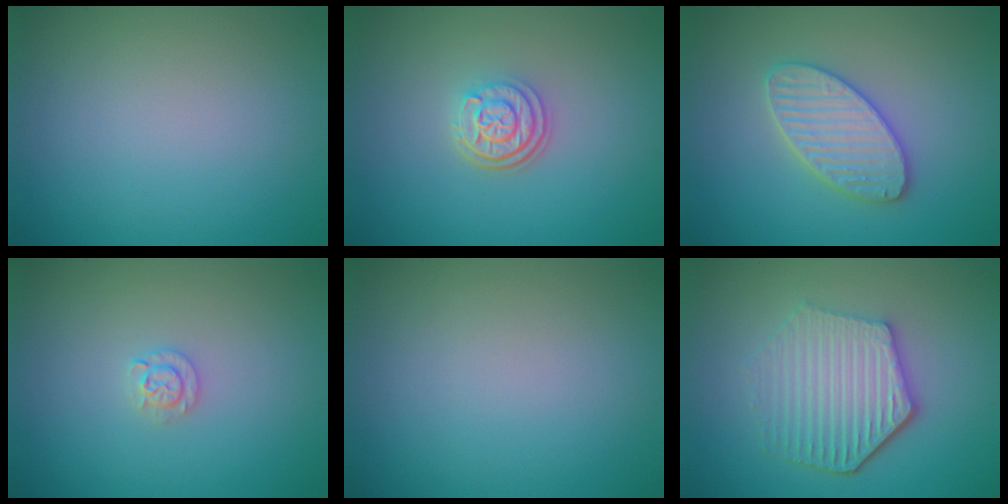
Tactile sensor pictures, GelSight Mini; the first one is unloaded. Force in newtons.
{"total": 3.0, "press": 2.5, "slide": 1.7}
{"total": 4.4, "press": 4.3, "slide": 0.5}
{"total": 1.3, "press": 1.3, "slide": 0.2}
{"total": 0.0}
{"total": 5.6, "press": 4.4, "slide": 3.4}